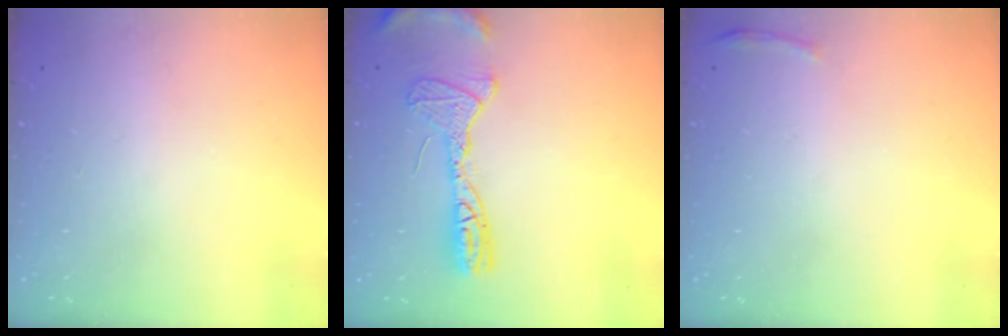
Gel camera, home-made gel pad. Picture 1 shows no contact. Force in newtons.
{"total": 12.5, "press": 12.3, "slide": 2.3}
{"total": 4.0, "press": 3.7, "slide": 1.6}